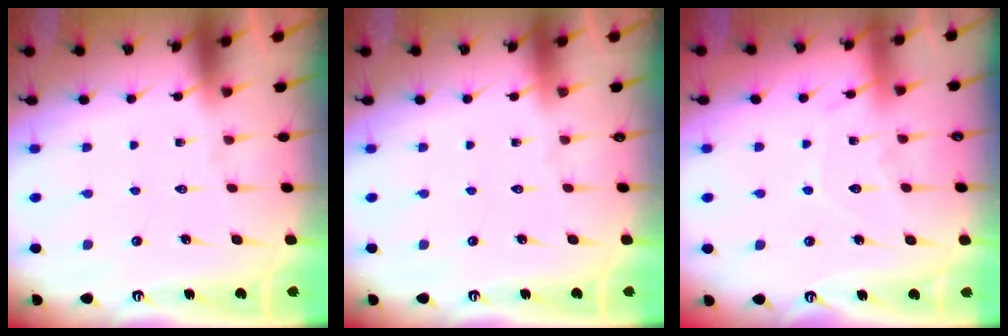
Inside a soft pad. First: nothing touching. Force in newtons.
{"total": 0.0}
{"total": 8.0, "press": 8.0, "slide": 0.5}